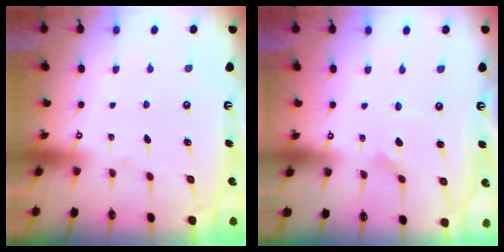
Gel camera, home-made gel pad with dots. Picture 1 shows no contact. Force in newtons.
{"total": 1.2, "press": 1.2, "slide": 0.0}